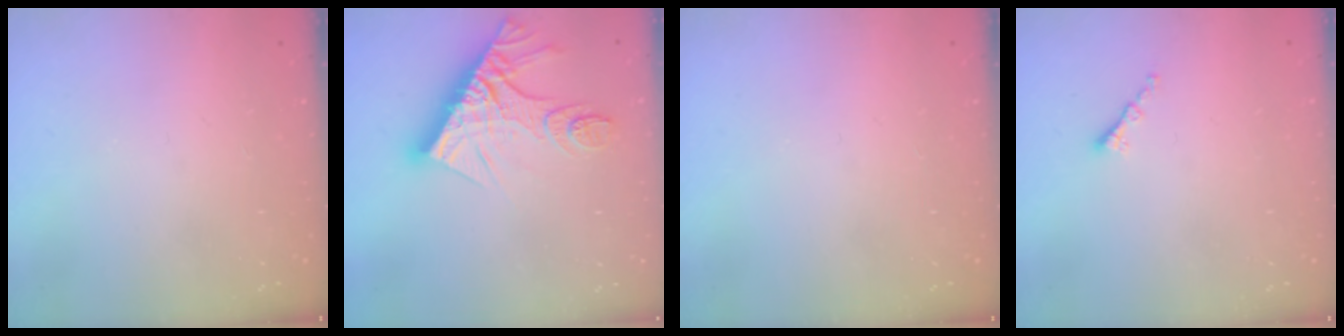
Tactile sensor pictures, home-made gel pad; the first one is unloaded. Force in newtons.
{"total": 16.4, "press": 16.3, "slide": 1.5}
{"total": 0.0}
{"total": 0.8, "press": 0.8, "slide": 0.2}